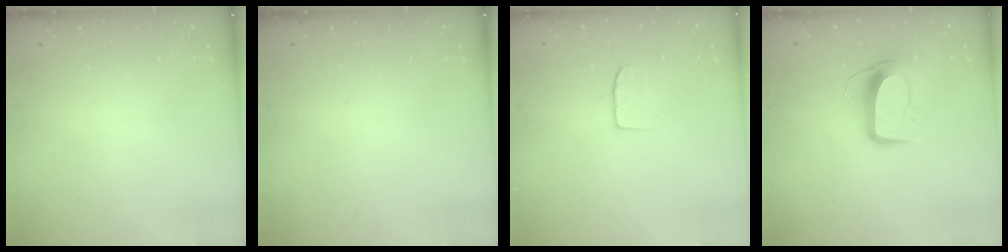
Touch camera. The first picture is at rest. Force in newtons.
{"total": 0.0}
{"total": 5.1, "press": 5.1, "slide": 0.4}
{"total": 10.0, "press": 10.0, "slide": 0.5}